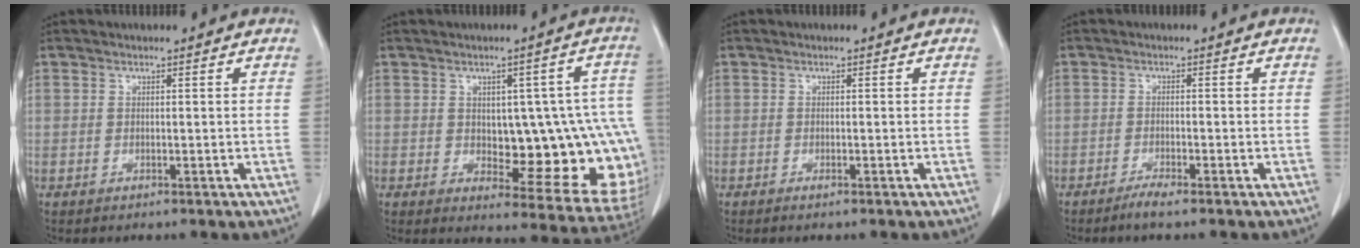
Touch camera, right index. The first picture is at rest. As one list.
[{"total": 16.0, "force": [-1.0, 5.6, 14.9], "torque": [-0.126, 0.023, 0.006]}, {"total": 0.6, "force": [-0.5, 0.0, 0.4], "torque": [-0.008, -0.001, -0.006]}, {"total": 2.0, "force": [-1.7, -0.2, 1.1], "torque": [-0.025, -0.003, -0.032]}]